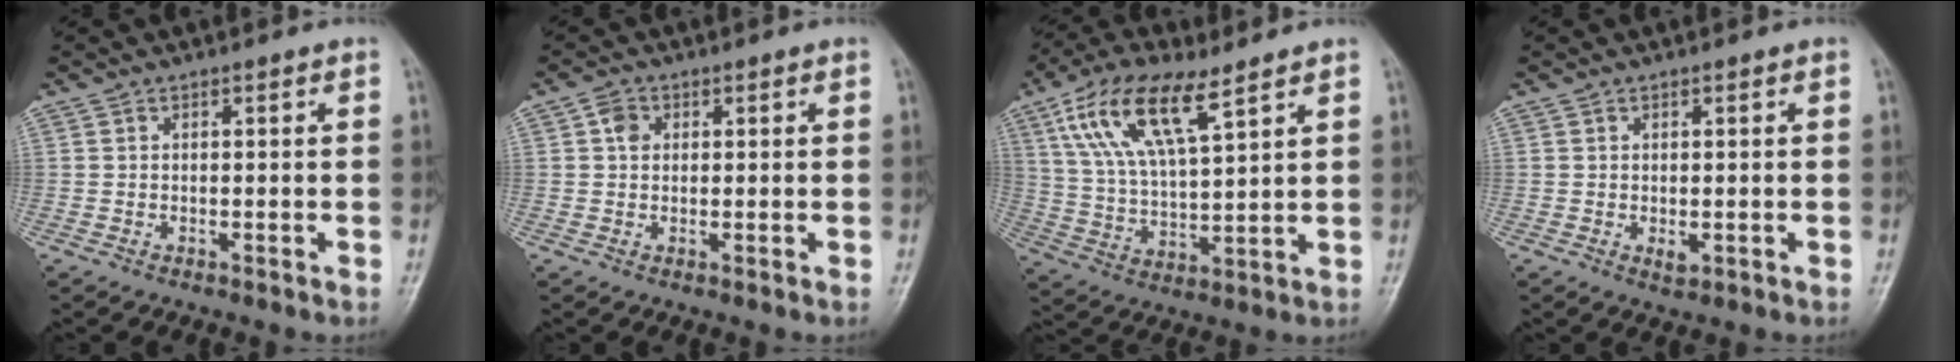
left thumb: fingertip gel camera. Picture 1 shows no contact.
{"total": 2.6, "force": [0.7, 2.1, 1.4], "torque": [-0.013, 0.000, 0.008]}
{"total": 14.8, "force": [7.9, 5.3, 11.3], "torque": [-0.208, -0.017, 0.152]}
{"total": 1.7, "force": [-0.2, 1.0, 1.4], "torque": [-0.018, -0.004, -0.002]}